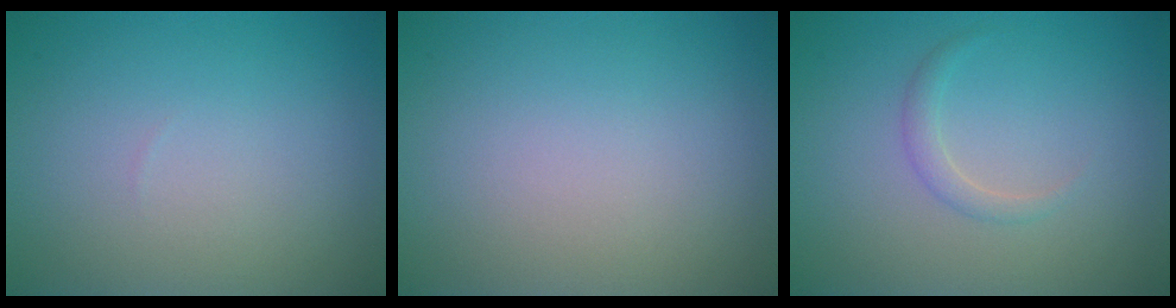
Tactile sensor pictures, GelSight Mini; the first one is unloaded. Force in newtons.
{"total": 0.0}
{"total": 0.7, "press": 0.7, "slide": 0.1}